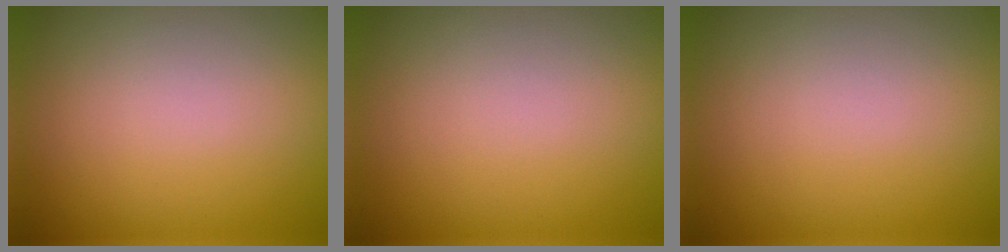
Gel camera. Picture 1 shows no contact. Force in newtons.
{"total": 0.0}
{"total": 0.0}